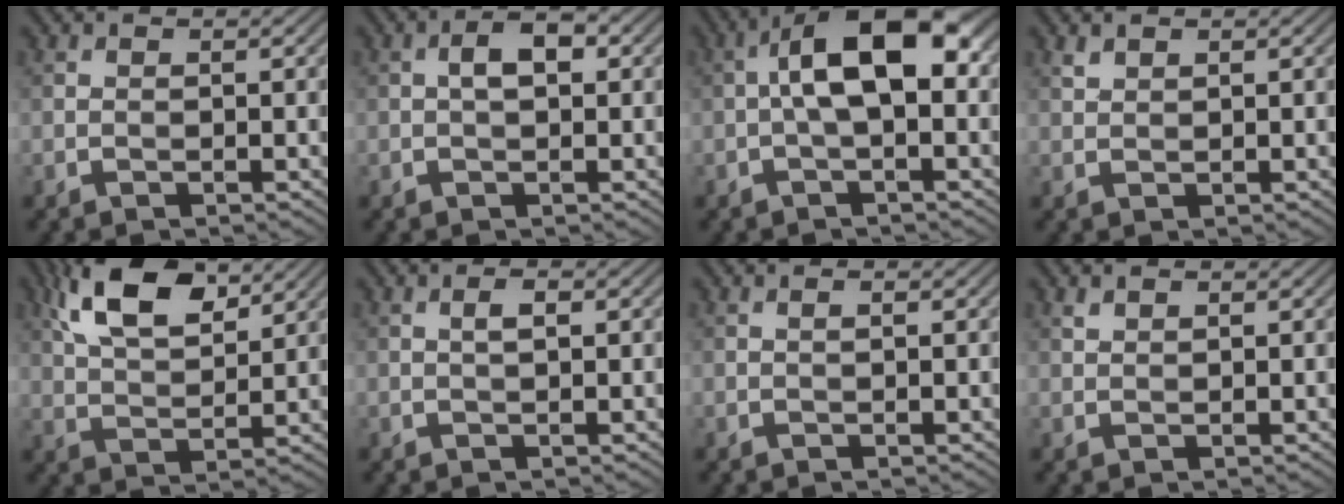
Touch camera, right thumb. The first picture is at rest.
{"total": 3.4, "force": [0.6, 1.8, 2.9], "torque": [-0.051, 0.008, 0.006]}
{"total": 9.1, "force": [0.5, 4.0, 8.1], "torque": [-0.145, 0.023, -0.002]}
{"total": 1.2, "force": [0.9, 0.6, 0.4], "torque": [-0.012, 0.001, 0.021]}
{"total": 10.0, "force": [5.6, 4.5, 7.0], "torque": [-0.152, 0.013, 0.109]}
{"total": 1.4, "force": [0.3, 0.4, 1.3], "torque": [-0.026, 0.003, 0.005]}
{"total": 0.5, "force": [0.2, 0.1, 0.5], "torque": [-0.009, 0.002, 0.003]}
{"total": 0.9, "force": [0.7, 0.4, 0.3], "torque": [-0.009, 0.001, 0.014]}